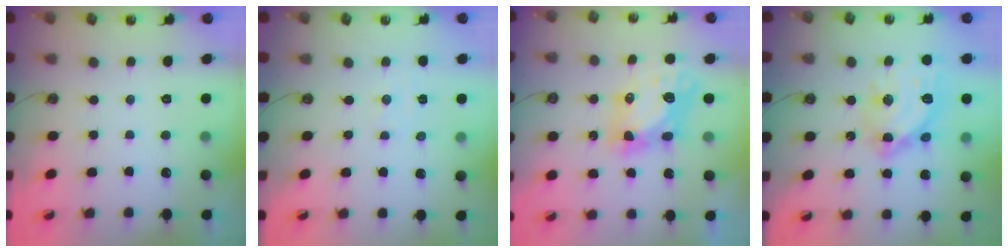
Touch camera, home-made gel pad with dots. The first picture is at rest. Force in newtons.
{"total": 3.4, "press": 3.3, "slide": 0.5}
{"total": 8.9, "press": 8.9, "slide": 0.7}
{"total": 15.8, "press": 15.7, "slide": 1.6}